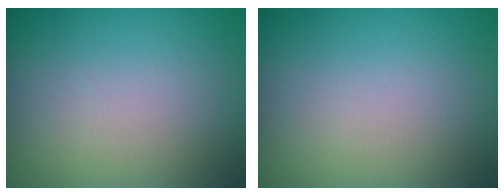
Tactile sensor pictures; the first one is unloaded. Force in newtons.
{"total": 0.0}